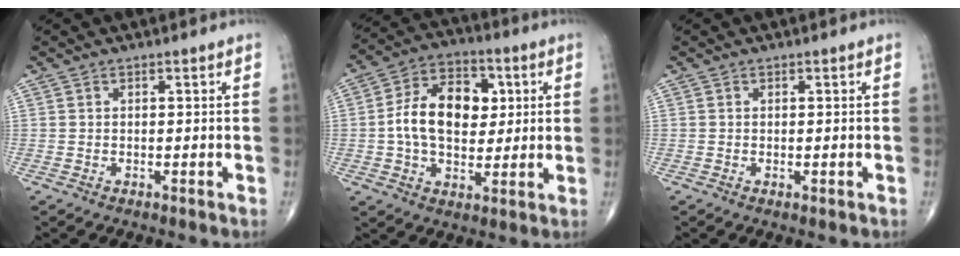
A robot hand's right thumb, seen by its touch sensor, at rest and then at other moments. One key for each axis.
{"total": 14.5, "fx": 1.4, "fy": 9.7, "fz": 10.7, "tx": -0.154, "ty": 0.015, "tz": 0.017}
{"total": 0.8, "fx": -0.2, "fy": 0.3, "fz": 0.7, "tx": -0.014, "ty": -0.004, "tz": -0.002}